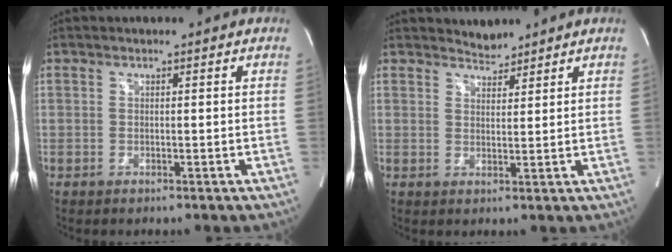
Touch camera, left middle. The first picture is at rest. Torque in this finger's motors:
{"motor_torque": [0.07, -0.08, -0.14, -0.01]}